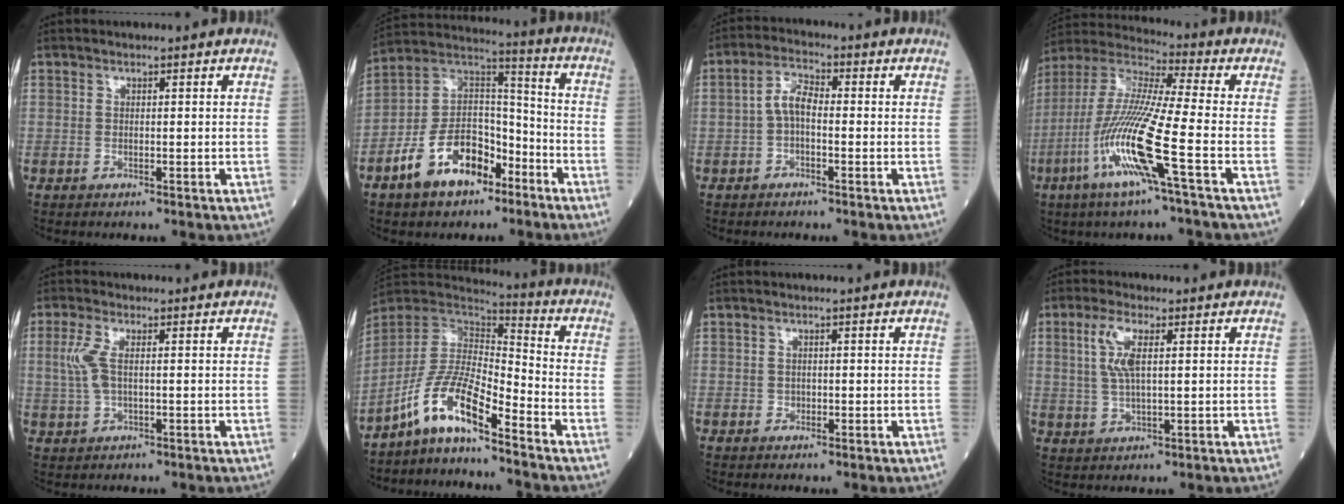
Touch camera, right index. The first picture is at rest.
{"total": 13.7, "force": [-7.7, 7.5, 8.5], "torque": [-0.172, 0.022, -0.137]}
{"total": 4.1, "force": [-0.6, 1.7, 3.6], "torque": [-0.067, 0.011, -0.017]}
{"total": 15.7, "force": [-5.9, -0.3, 14.6], "torque": [-0.315, -0.017, -0.125]}
{"total": 3.8, "force": [0.4, 1.3, 3.6], "torque": [-0.099, 0.003, 0.008]}
{"total": 10.5, "force": [-7.5, 1.9, 7.1], "torque": [-0.155, 0.014, -0.144]}
{"total": 0.6, "force": [-0.1, 0.5, 0.2], "torque": [0.001, 0.003, -0.003]}
{"total": 6.2, "force": [1.8, 1.6, 5.8], "torque": [-0.132, 0.007, 0.039]}